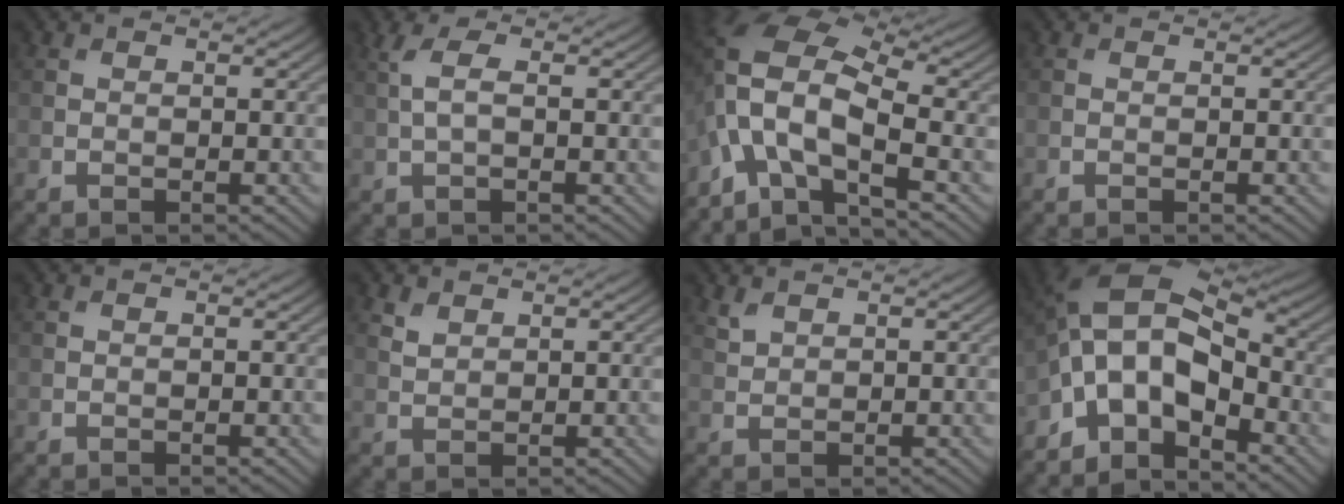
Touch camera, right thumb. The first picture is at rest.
{"total": 2.6, "force": [0.4, 0.8, 2.4], "torque": [-0.062, 0.006, 0.007]}
{"total": 12.3, "force": [-4.6, 5.6, 9.9], "torque": [-0.218, -0.010, -0.096]}
{"total": 0.0}
{"total": 0.0}
{"total": 1.9, "force": [1.4, 1.0, 0.8], "torque": [-0.025, -0.001, 0.032]}
{"total": 1.5, "force": [1.2, 0.6, 0.7], "torque": [-0.023, 0.000, 0.031]}
{"total": 11.4, "force": [-4.6, 6.6, 8.1], "torque": [-0.150, 0.000, -0.102]}